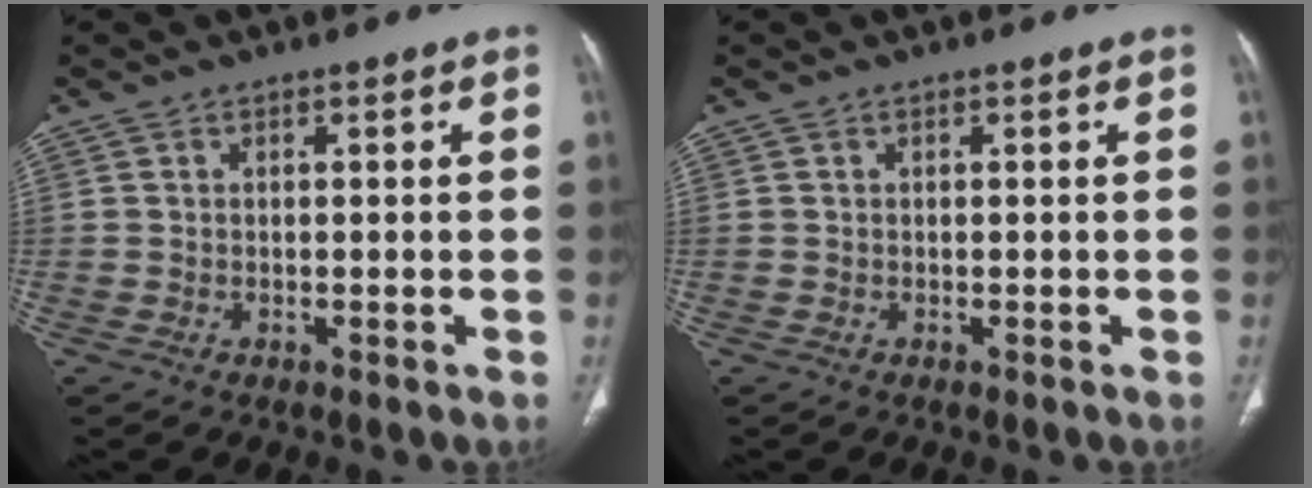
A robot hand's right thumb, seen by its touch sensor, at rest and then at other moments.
{"total": 0.0}